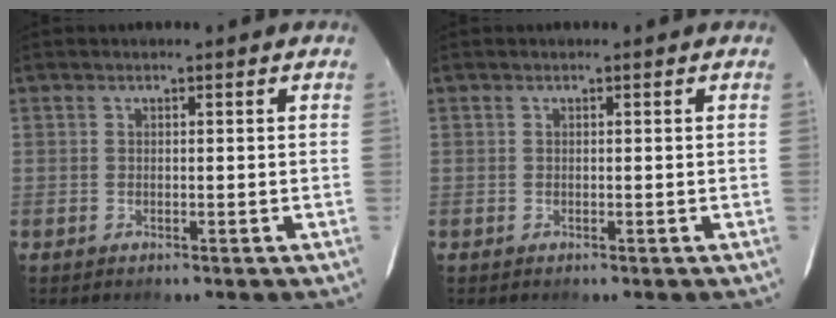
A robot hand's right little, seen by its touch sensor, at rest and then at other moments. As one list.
[{"total": 0.0}]